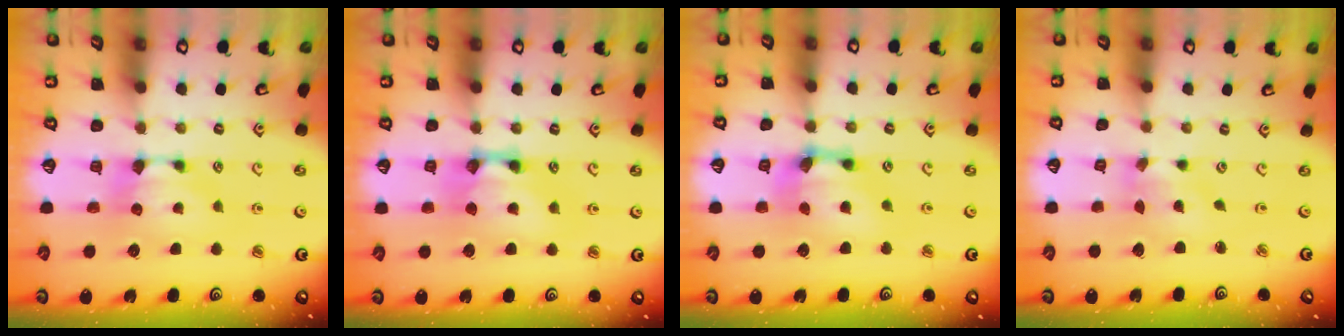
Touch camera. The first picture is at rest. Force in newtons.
{"total": 4.2, "press": 4.2, "slide": 0.3}
{"total": 5.4, "press": 4.7, "slide": 2.6}
{"total": 1.2, "press": 0.3, "slide": 1.2}